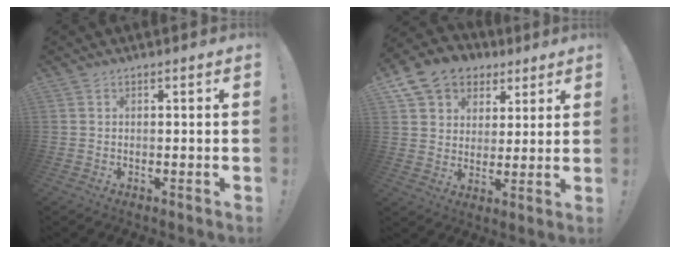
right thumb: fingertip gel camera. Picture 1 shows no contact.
{"total": 12.4, "force": [7.0, 9.4, 4.0], "torque": [-0.063, -0.041, 0.139]}